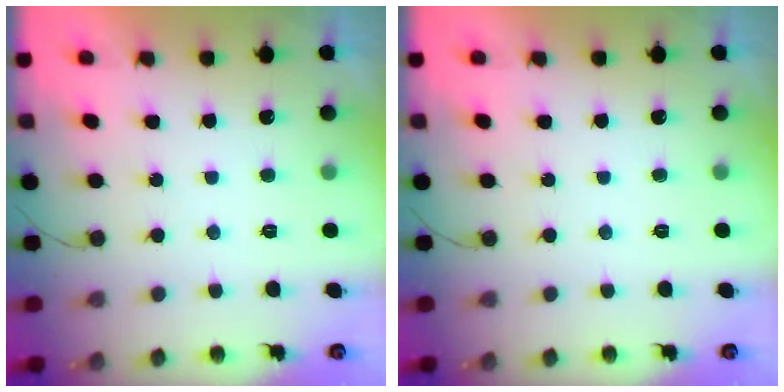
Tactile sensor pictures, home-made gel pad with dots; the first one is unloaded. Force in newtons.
{"total": 0.0}